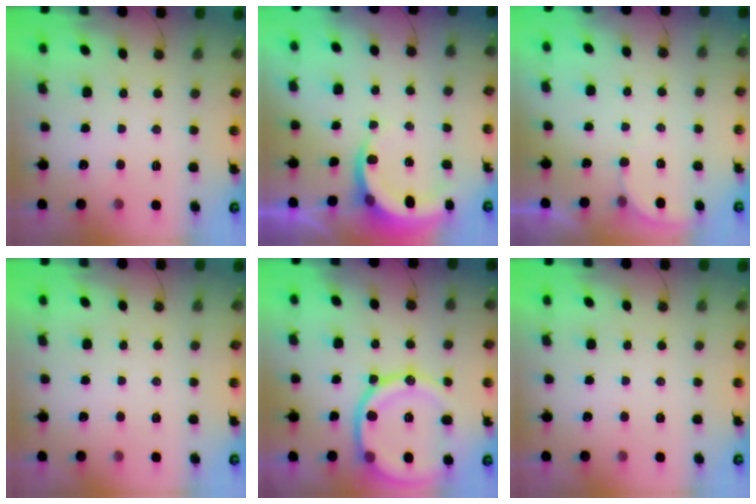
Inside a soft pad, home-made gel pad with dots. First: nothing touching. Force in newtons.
{"total": 4.6, "press": 4.6, "slide": 0.3}
{"total": 1.9, "press": 1.9, "slide": 0.1}
{"total": 0.0}
{"total": 19.7, "press": 19.6, "slide": 2.3}
{"total": 0.0}